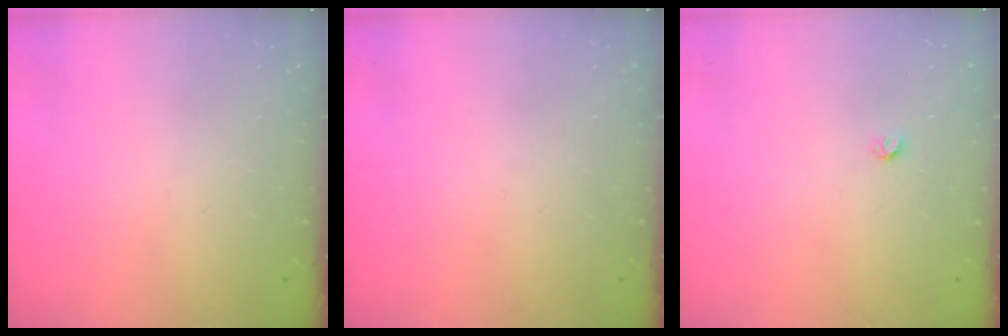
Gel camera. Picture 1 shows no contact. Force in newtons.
{"total": 0.0}
{"total": 3.0, "press": 3.0, "slide": 0.2}